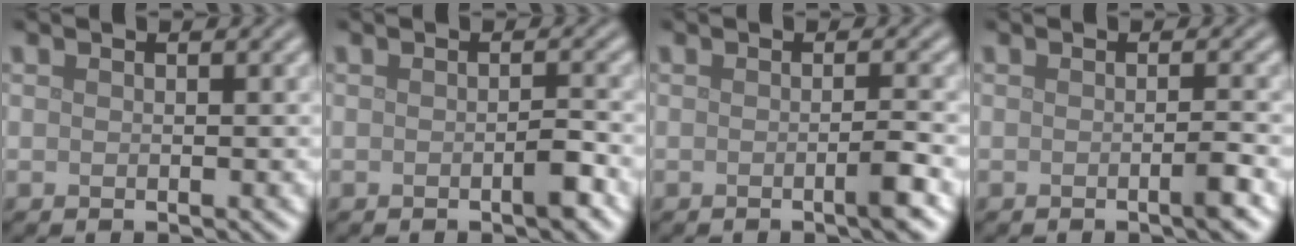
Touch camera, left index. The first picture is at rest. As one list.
[{"total": 1.4, "force": [-0.6, 0.3, 1.3], "torque": [-0.020, 0.000, -0.010]}, {"total": 2.0, "force": [-0.6, 0.3, 1.9], "torque": [-0.027, -0.001, -0.014]}, {"total": 1.6, "force": [-0.5, 0.2, 1.5], "torque": [-0.021, -0.001, -0.013]}]